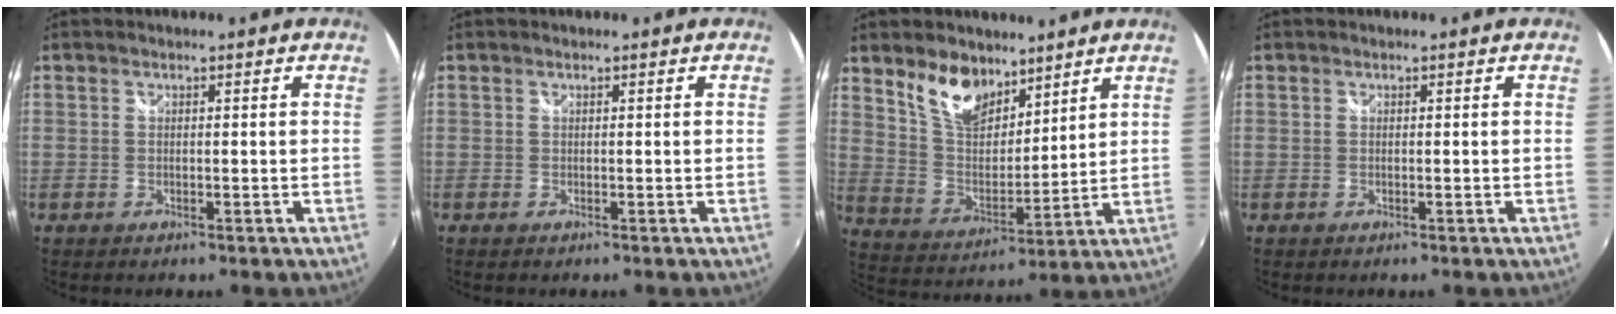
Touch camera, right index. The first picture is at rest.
{"total": 0.0}
{"total": 11.4, "force": [7.9, 5.8, 5.7], "torque": [-0.108, 0.003, 0.154]}
{"total": 0.0}